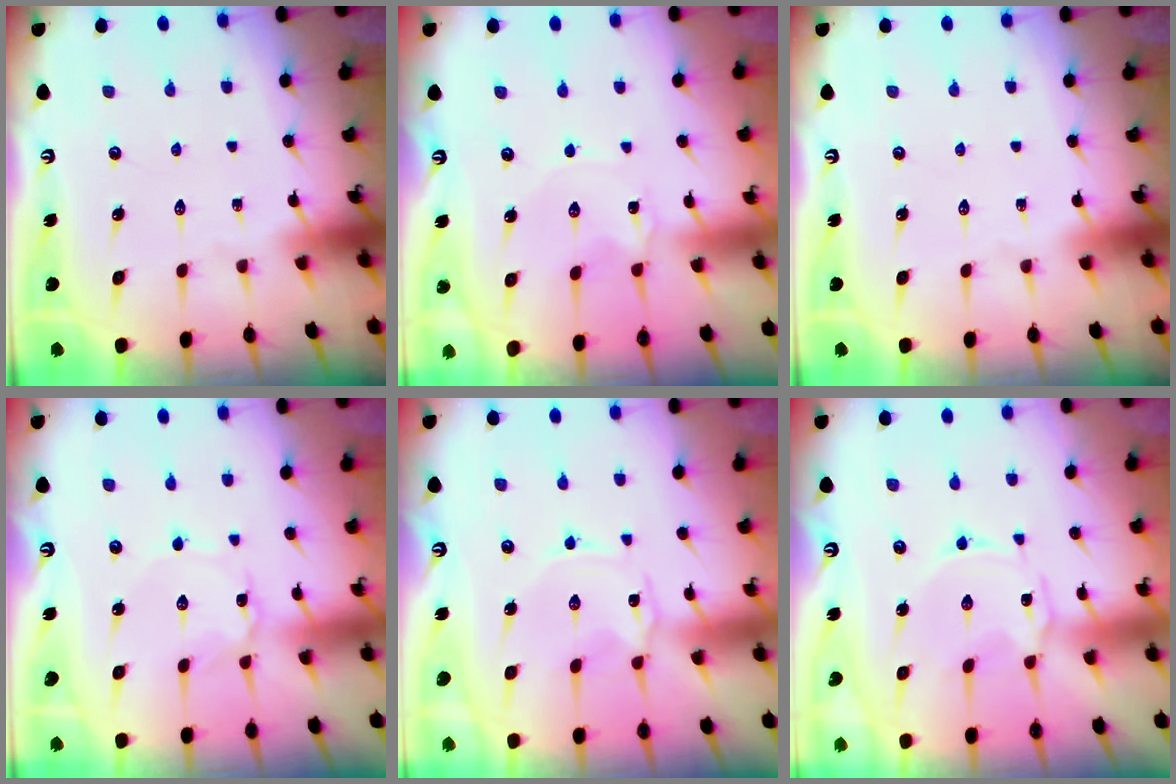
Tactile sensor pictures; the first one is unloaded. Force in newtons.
{"total": 1.6, "press": 1.6, "slide": 0.3}
{"total": 0.0}
{"total": 0.6, "press": 0.6, "slide": 0.1}
{"total": 1.3, "press": 1.3, "slide": 0.2}
{"total": 1.2, "press": 1.1, "slide": 0.4}